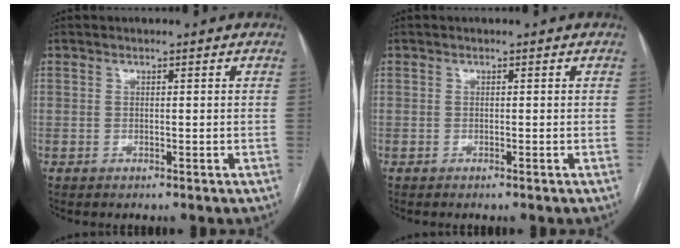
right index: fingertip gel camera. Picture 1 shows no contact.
{"total": 0.0}